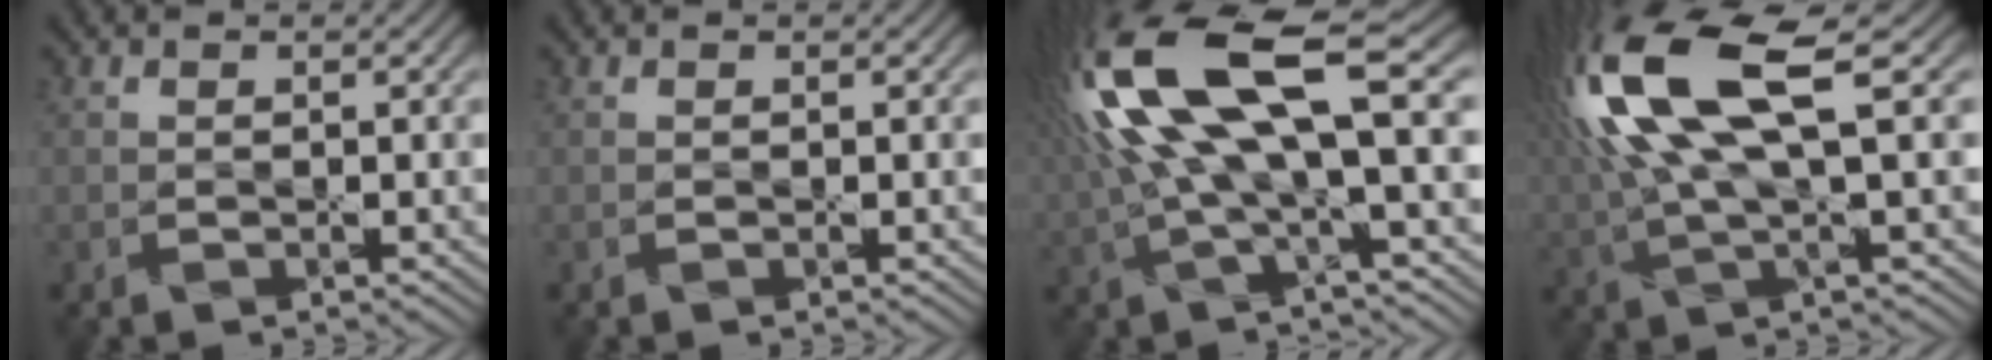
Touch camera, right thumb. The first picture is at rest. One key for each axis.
{"total": 0.0}
{"total": 16.3, "fx": 3.1, "fy": 4.9, "fz": 15.2, "tx": -0.344, "ty": 0.012, "tz": 0.063}
{"total": 14.5, "fx": 4.2, "fy": 4.2, "fz": 13.3, "tx": -0.320, "ty": 0.021, "tz": 0.082}